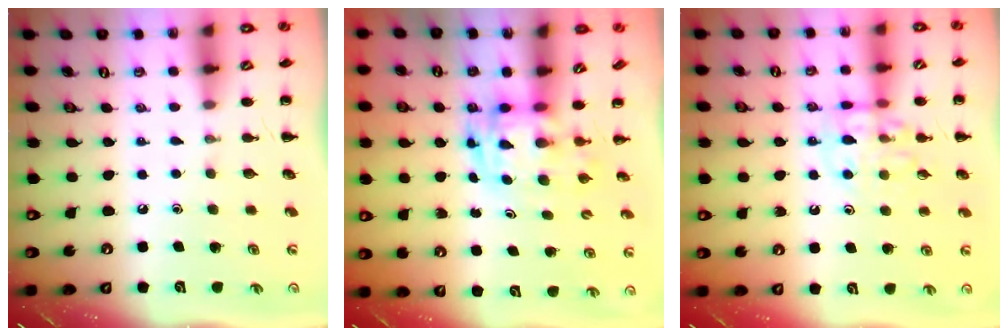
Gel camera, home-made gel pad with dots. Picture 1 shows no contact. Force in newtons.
{"total": 2.9, "press": 2.9, "slide": 0.6}
{"total": 11.2, "press": 11.1, "slide": 1.4}